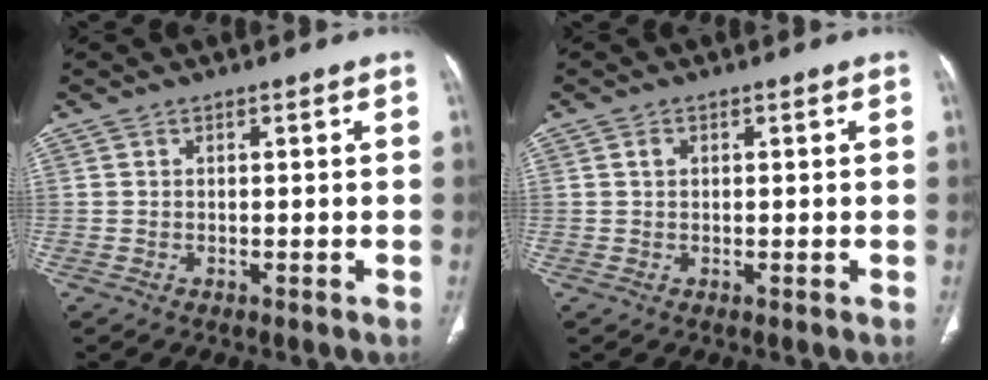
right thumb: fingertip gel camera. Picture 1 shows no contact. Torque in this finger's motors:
{"motor_torque": [-0.17, 0.23, 0.28, -0.16, -0.02]}